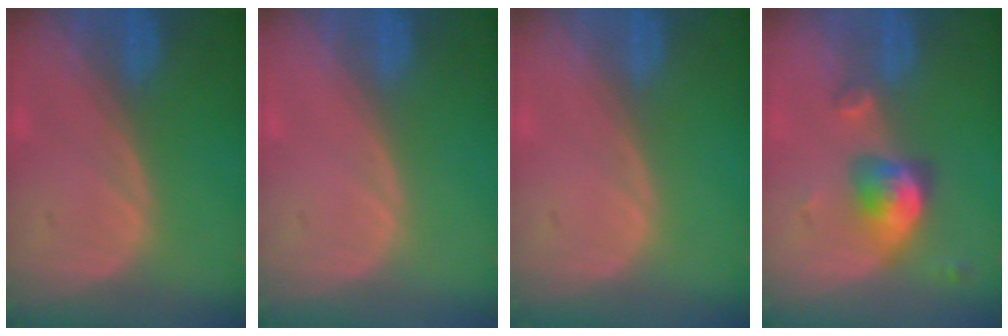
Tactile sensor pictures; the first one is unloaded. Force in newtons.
{"total": 0.0}
{"total": 0.0}
{"total": 4.9, "press": 4.8, "slide": 1.1}